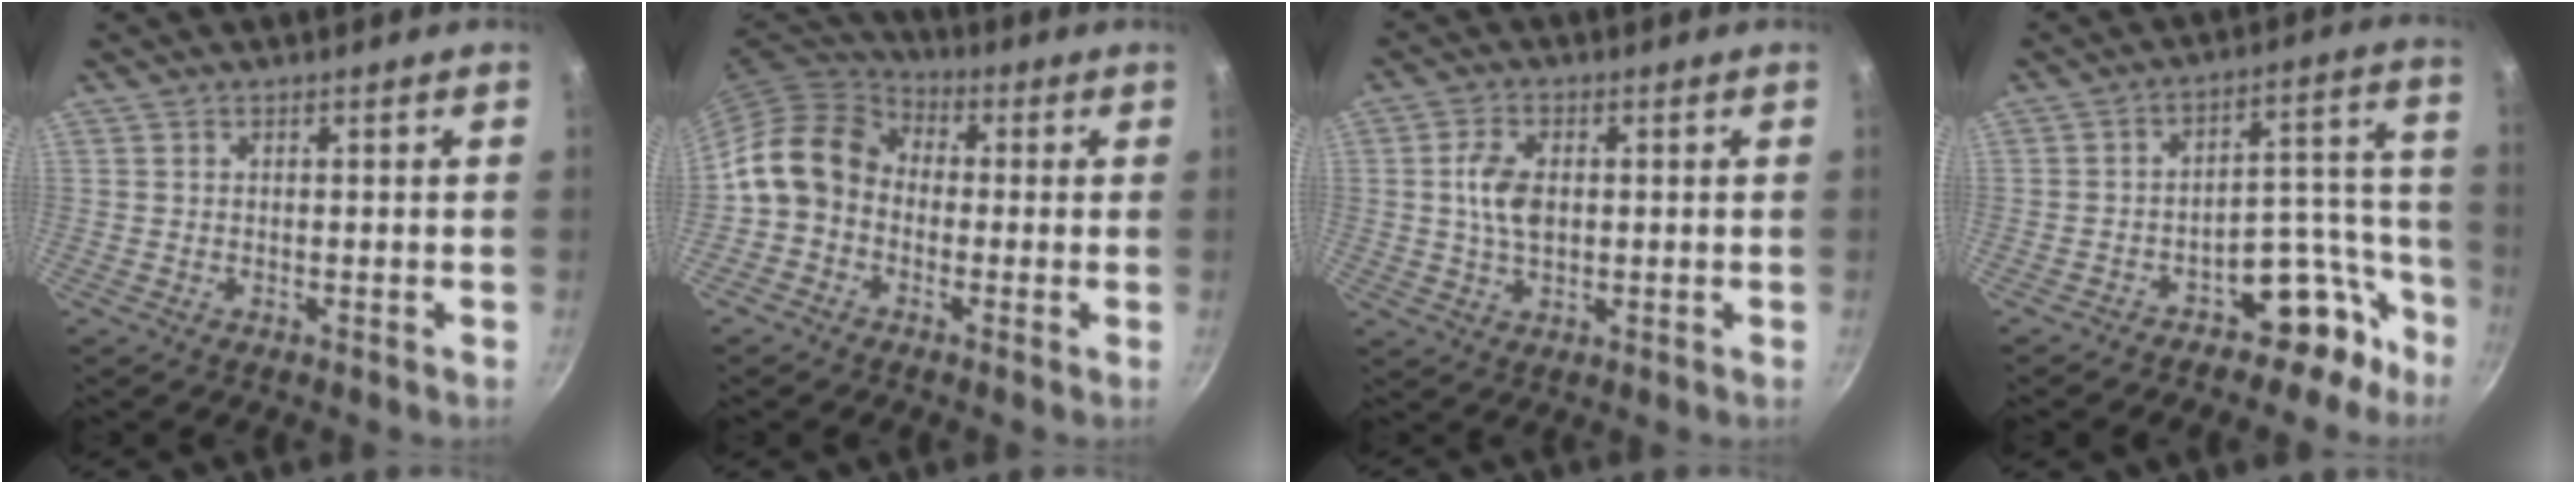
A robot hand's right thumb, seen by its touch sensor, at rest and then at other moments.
{"total": 11.6, "force": [-0.8, 9.4, 6.7], "torque": [-0.097, 0.036, -0.036]}
{"total": 6.6, "force": [0.6, 4.0, 5.2], "torque": [-0.092, 0.004, 0.008]}
{"total": 11.0, "force": [-7.6, 6.3, 4.9], "torque": [0.007, 0.103, -0.110]}